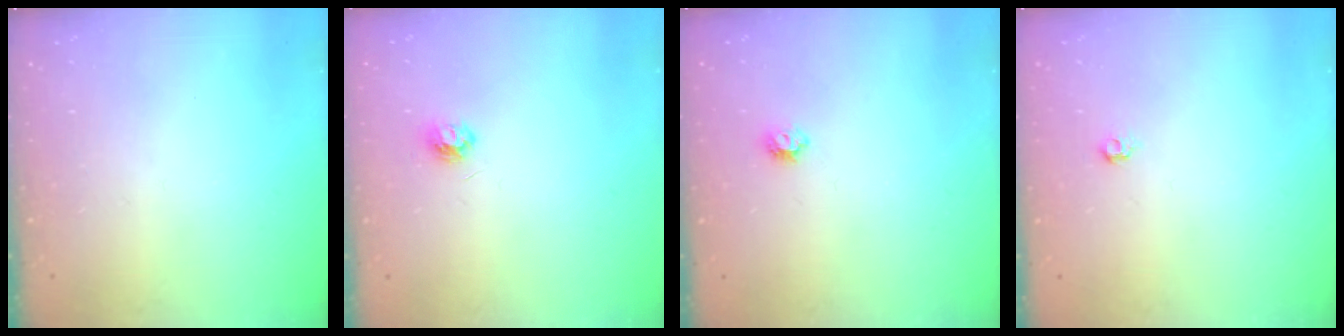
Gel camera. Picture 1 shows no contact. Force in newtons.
{"total": 3.9, "press": 3.9, "slide": 0.5}
{"total": 4.9, "press": 4.9, "slide": 0.8}
{"total": 3.9, "press": 3.8, "slide": 0.8}